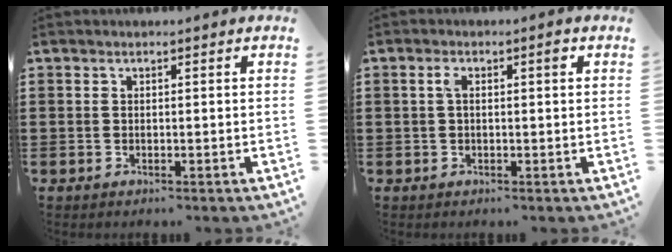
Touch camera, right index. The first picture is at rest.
{"total": 2.4, "force": [0.5, 0.6, 2.3], "torque": [-0.045, 0.005, 0.005]}